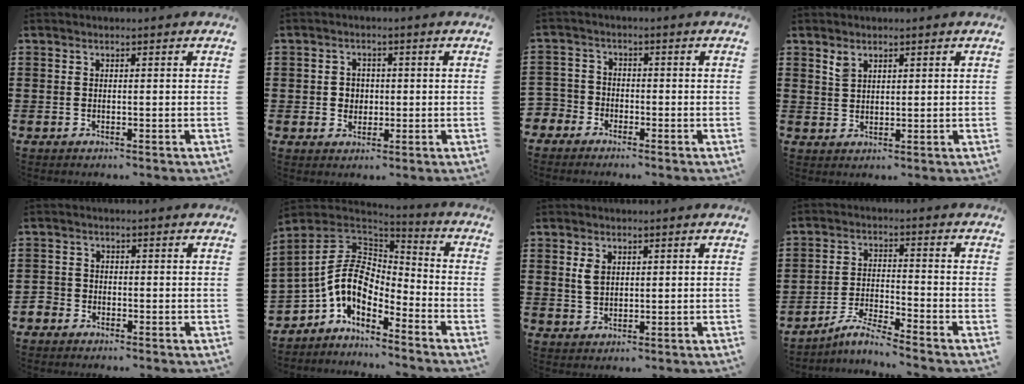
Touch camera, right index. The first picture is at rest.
{"total": 2.7, "force": [-0.1, 2.5, 0.8], "torque": [-0.025, 0.008, -0.006]}
{"total": 3.1, "force": [-2.4, 2.0, -0.2], "torque": [-0.018, 0.001, -0.057]}
{"total": 2.1, "force": [1.6, 1.1, 0.8], "torque": [-0.020, 0.003, 0.031]}
{"total": 2.1, "force": [-1.7, 1.2, 0.0], "torque": [-0.015, -0.001, -0.042]}
{"total": 9.5, "force": [-1.8, 6.4, 6.7], "torque": [-0.174, -0.005, -0.045]}
{"total": 3.0, "force": [0.9, 2.0, 2.1], "torque": [-0.047, 0.008, 0.016]}
{"total": 4.9, "force": [-4.5, 0.0, 1.7], "torque": [-0.045, -0.003, -0.091]}